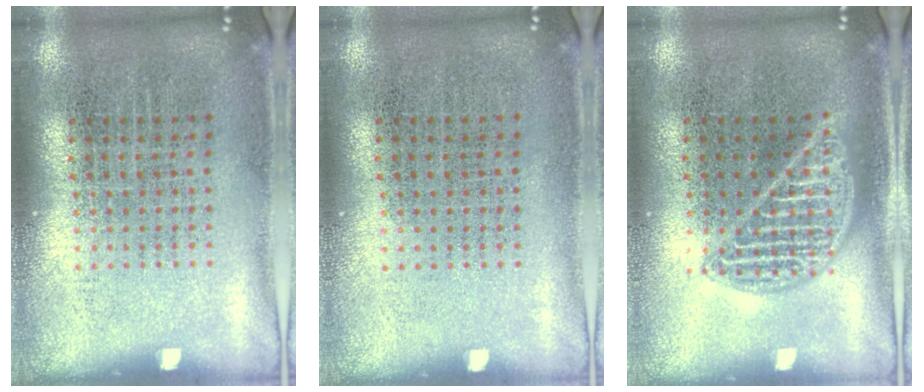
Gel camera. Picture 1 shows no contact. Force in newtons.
{"total": 0.0}
{"total": 2.3, "press": 2.3, "slide": 0.3}